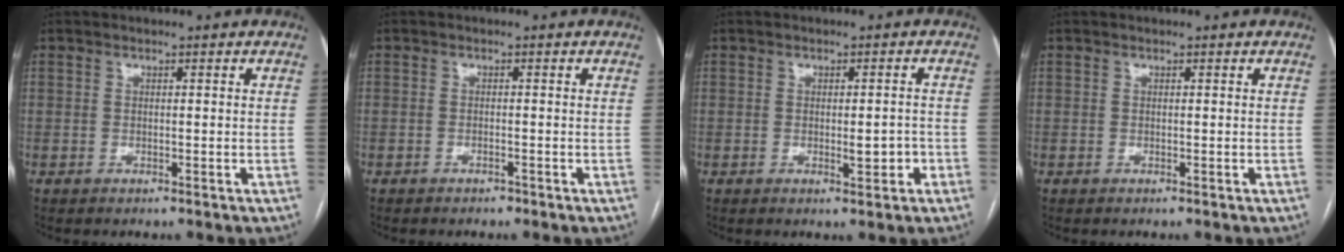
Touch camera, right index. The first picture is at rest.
{"total": 0.8, "force": [-0.7, 0.3, 0.2], "torque": [-0.008, 0.000, -0.010]}
{"total": 3.0, "force": [-0.9, 0.9, 2.7], "torque": [-0.039, 0.000, -0.008]}
{"total": 0.0}